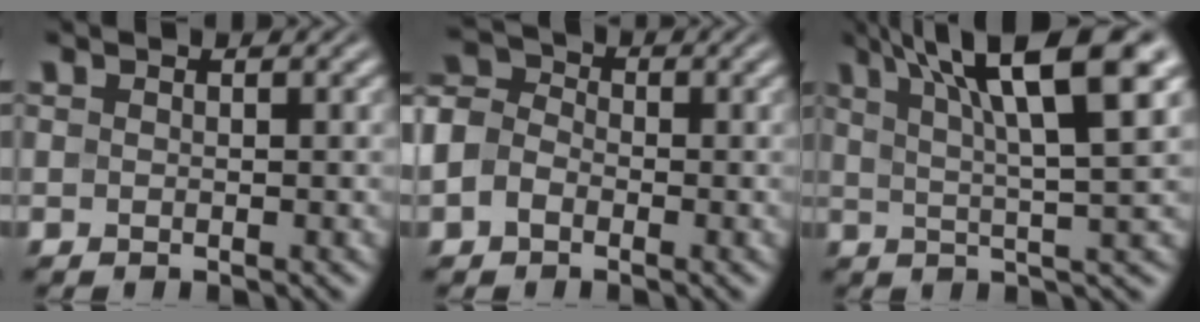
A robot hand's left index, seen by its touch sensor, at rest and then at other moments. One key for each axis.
{"total": 3.6, "fx": -1.0, "fy": 2.8, "fz": 2.0, "tx": -0.041, "ty": 0.012, "tz": -0.034}
{"total": 11.5, "fx": 6.0, "fy": 2.3, "fz": 9.5, "tx": -0.129, "ty": 0.024, "tz": 0.090}